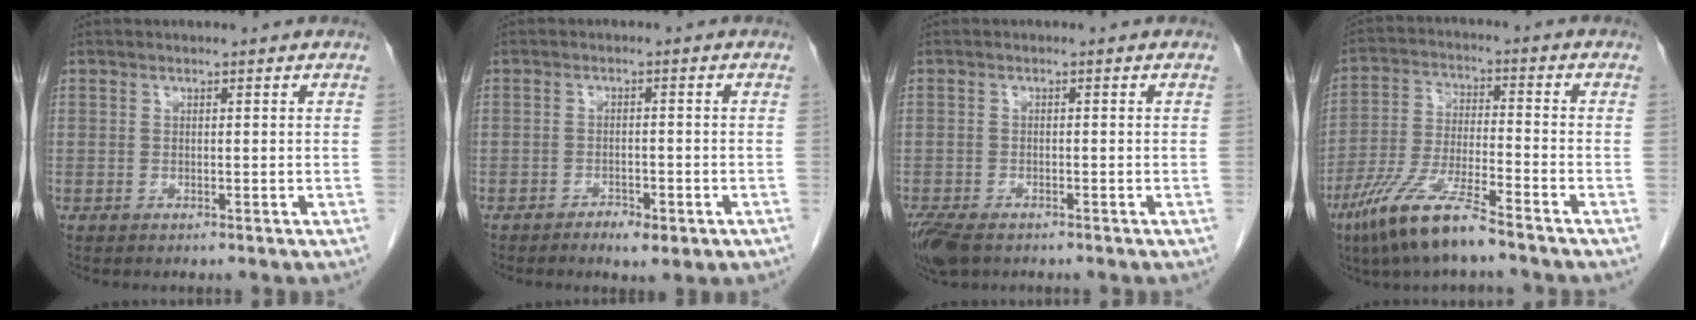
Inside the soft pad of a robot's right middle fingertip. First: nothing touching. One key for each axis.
{"total": 3.4, "fx": -2.1, "fy": 1.3, "fz": 2.4, "tx": -0.037, "ty": 0.001, "tz": -0.026}
{"total": 6.1, "fx": -4.4, "fy": 2.7, "fz": 3.3, "tx": -0.066, "ty": -0.012, "tz": -0.076}
{"total": 11.1, "fx": -7.9, "fy": 1.1, "fz": 7.8, "tx": -0.164, "ty": -0.026, "tz": -0.152}